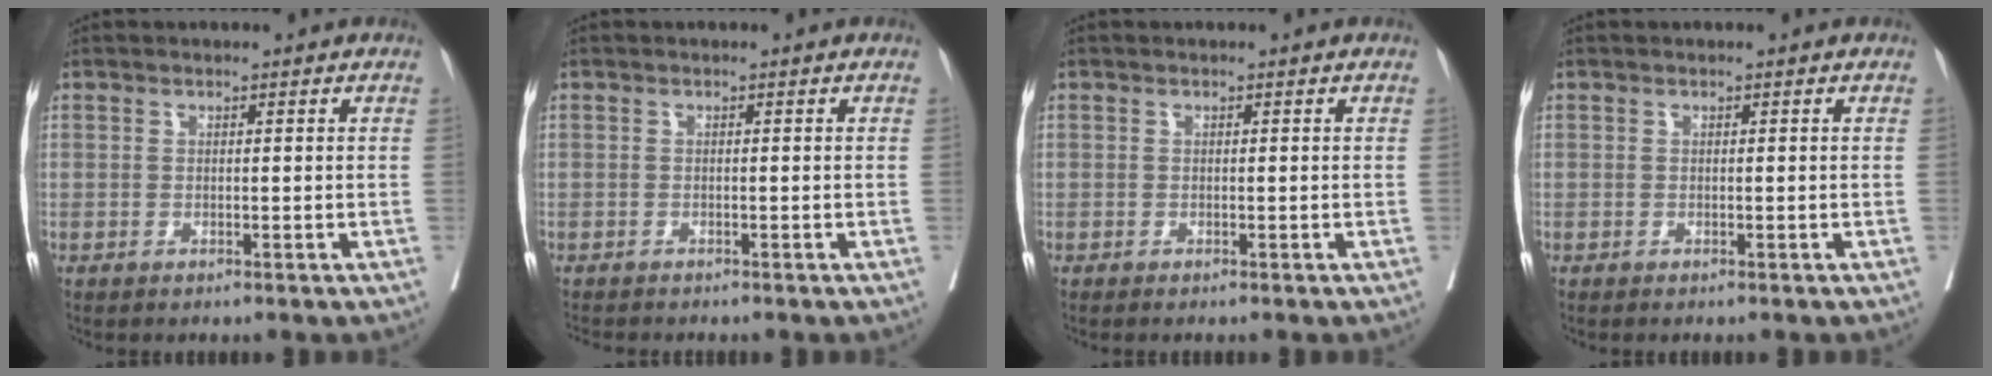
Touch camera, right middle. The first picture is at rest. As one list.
[{"total": 3.0, "force": [-2.8, 0.4, 1.0], "torque": [-0.022, -0.009, -0.042]}, {"total": 1.1, "force": [-1.0, 0.1, 0.5], "torque": [-0.006, -0.002, -0.014]}, {"total": 0.0}]